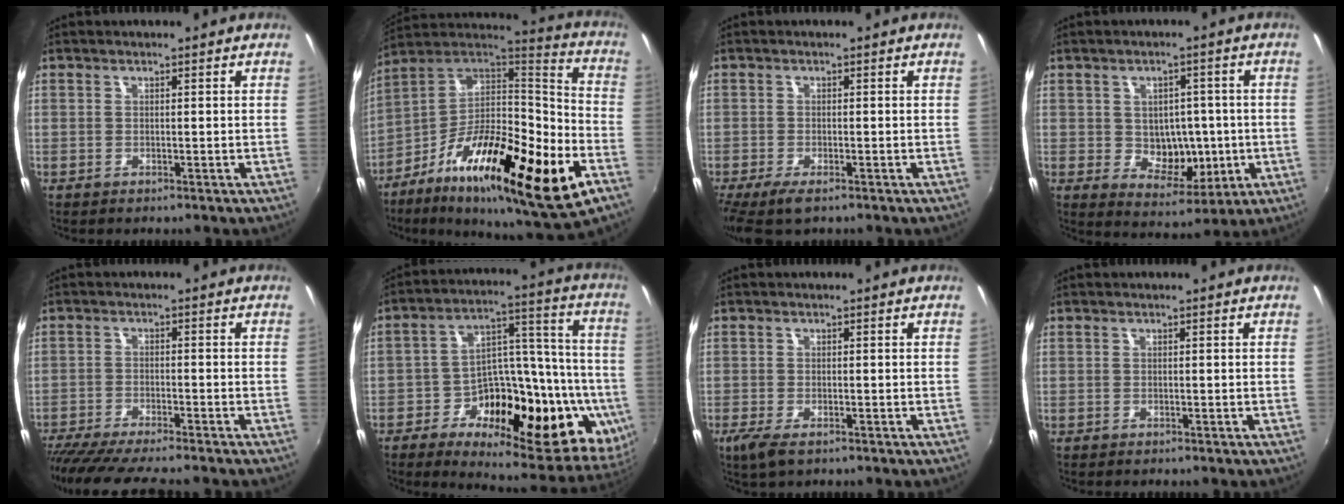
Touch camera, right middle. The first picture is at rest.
{"total": 29.4, "force": [-12.6, 8.3, 25.2], "torque": [-0.423, -0.027, -0.222]}
{"total": 5.2, "force": [-3.6, 1.3, 3.5], "torque": [-0.083, -0.023, -0.063]}
{"total": 8.7, "force": [-0.8, 6.8, 5.4], "torque": [-0.093, -0.008, 0.003]}
{"total": 12.9, "force": [-11.3, 0.8, 6.2], "torque": [-0.136, -0.038, -0.184]}
{"total": 26.5, "force": [-8.3, 14.5, 20.6], "torque": [-0.293, 0.021, -0.113]}
{"total": 4.0, "force": [-2.4, 1.2, 2.9], "torque": [-0.064, -0.015, -0.042]}
{"total": 0.0}